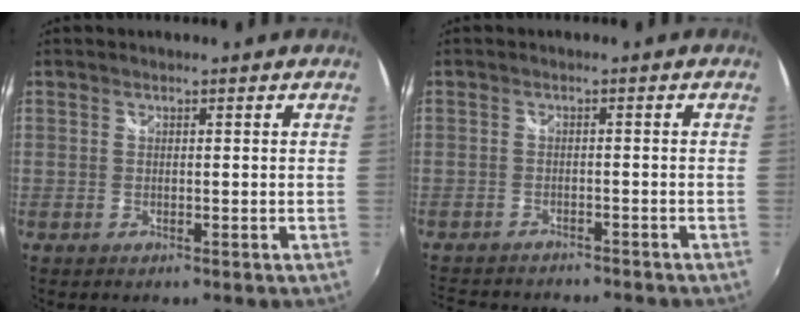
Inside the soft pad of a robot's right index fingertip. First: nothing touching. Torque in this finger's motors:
{"motor_torque": [0.44, -0.44, 0.25, 0.06]}